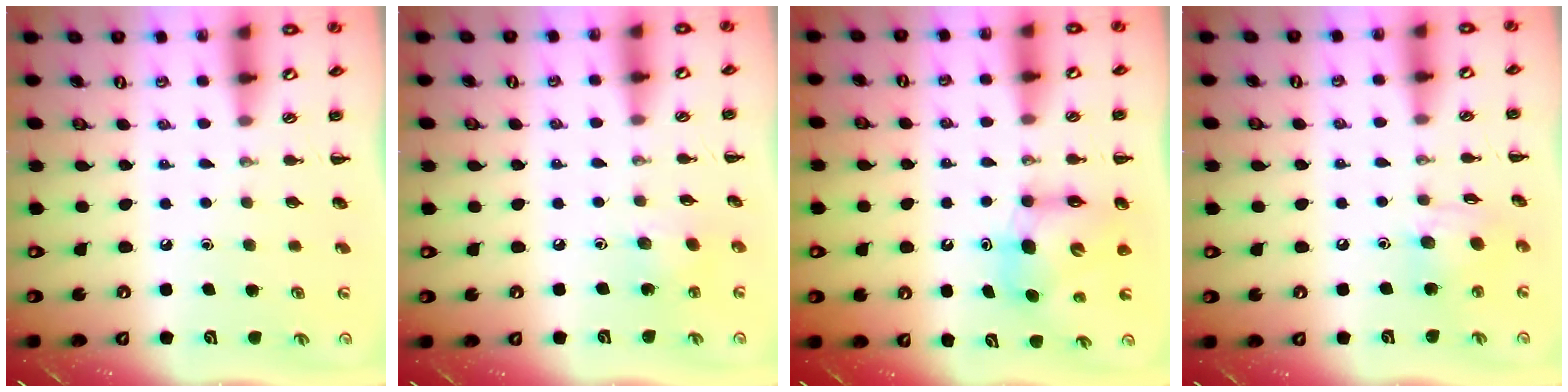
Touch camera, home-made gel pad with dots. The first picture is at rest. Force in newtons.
{"total": 3.4, "press": 3.2, "slide": 1.0}
{"total": 7.1, "press": 7.0, "slide": 1.2}
{"total": 8.9, "press": 8.8, "slide": 1.2}